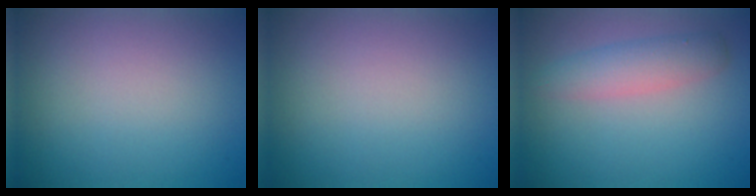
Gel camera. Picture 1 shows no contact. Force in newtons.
{"total": 0.0}
{"total": 3.0, "press": 3.0, "slide": 0.1}